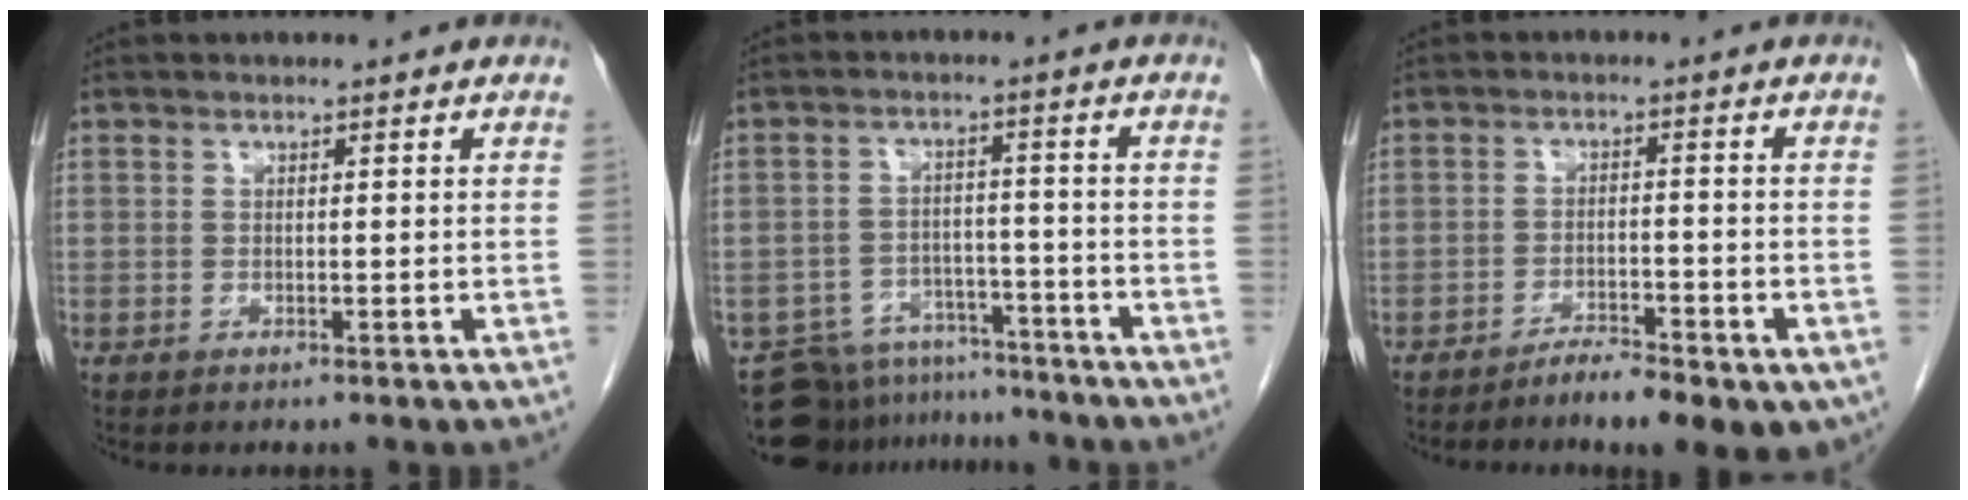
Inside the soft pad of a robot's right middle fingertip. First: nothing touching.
{"total": 12.7, "force": [-11.6, 4.9, 1.5], "torque": [-0.030, 0.017, -0.165]}
{"total": 7.9, "force": [-5.5, 2.1, 5.3], "torque": [-0.065, 0.002, -0.081]}